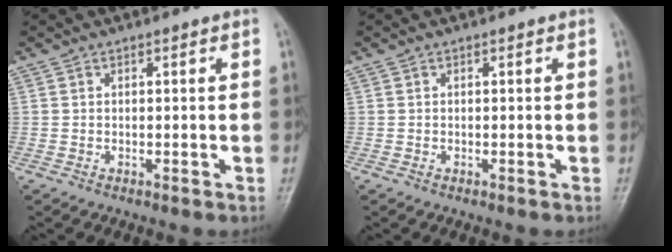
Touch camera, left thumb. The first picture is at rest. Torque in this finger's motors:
{"motor_torque": [0.00, 0.00, -0.08, -0.03, 0.00]}